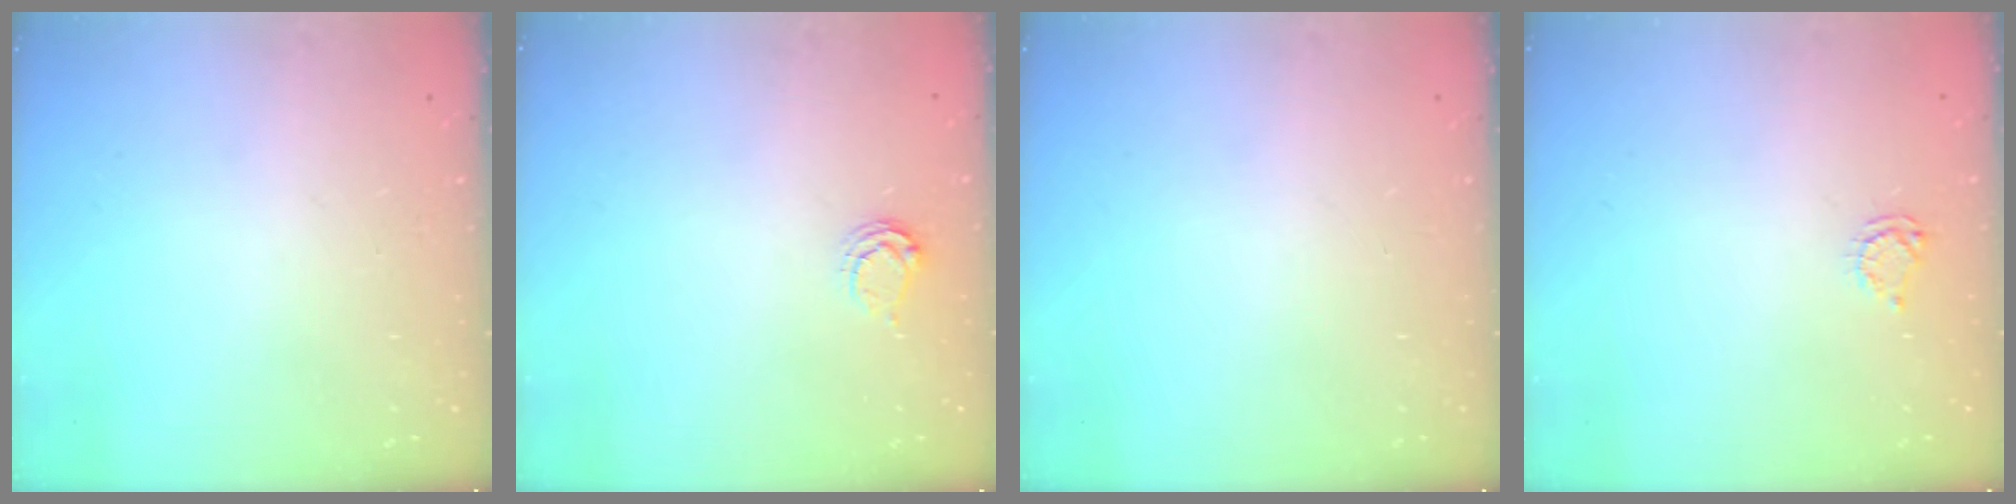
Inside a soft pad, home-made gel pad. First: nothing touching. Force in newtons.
{"total": 3.9, "press": 3.8, "slide": 0.8}
{"total": 0.0}
{"total": 3.4, "press": 3.3, "slide": 0.5}